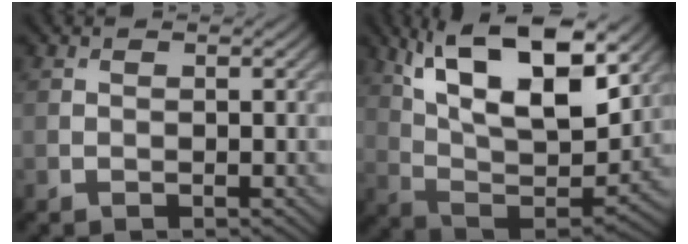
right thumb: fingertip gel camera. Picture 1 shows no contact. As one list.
[{"total": 16.9, "force": [8.7, 7.0, 12.7], "torque": [-0.253, 0.002, 0.150]}]